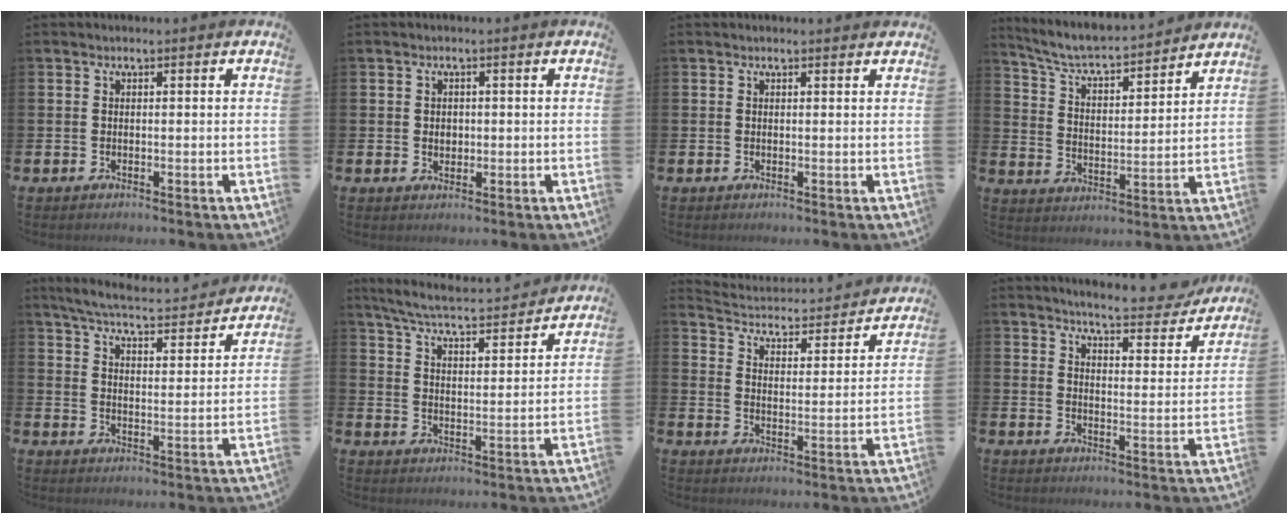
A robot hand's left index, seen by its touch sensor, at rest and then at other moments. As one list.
[{"total": 1.5, "force": [0.2, 1.2, 0.8], "torque": [0.000, 0.003, -0.001]}, {"total": 0.6, "force": [0.6, 0.1, 0.2], "torque": [0.005, -0.002, 0.008]}, {"total": 6.7, "force": [6.3, 0.7, 2.2], "torque": [-0.074, -0.049, 0.105]}, {"total": 5.7, "force": [5.4, 0.6, 1.6], "torque": [-0.056, -0.037, 0.091]}, {"total": 6.0, "force": [5.7, 0.6, 1.8], "torque": [-0.064, -0.043, 0.095]}, {"total": 3.9, "force": [3.6, 1.2, 0.7], "torque": [-0.040, -0.039, 0.053]}, {"total": 5.6, "force": [5.5, 0.4, 1.0], "torque": [-0.031, -0.040, 0.091]}]